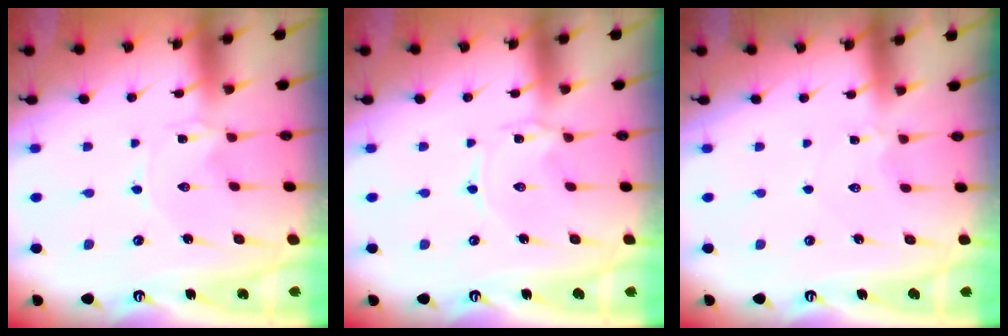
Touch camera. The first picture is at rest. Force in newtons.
{"total": 1.3, "press": 1.2, "slide": 0.2}
{"total": 2.8, "press": 2.8, "slide": 0.3}